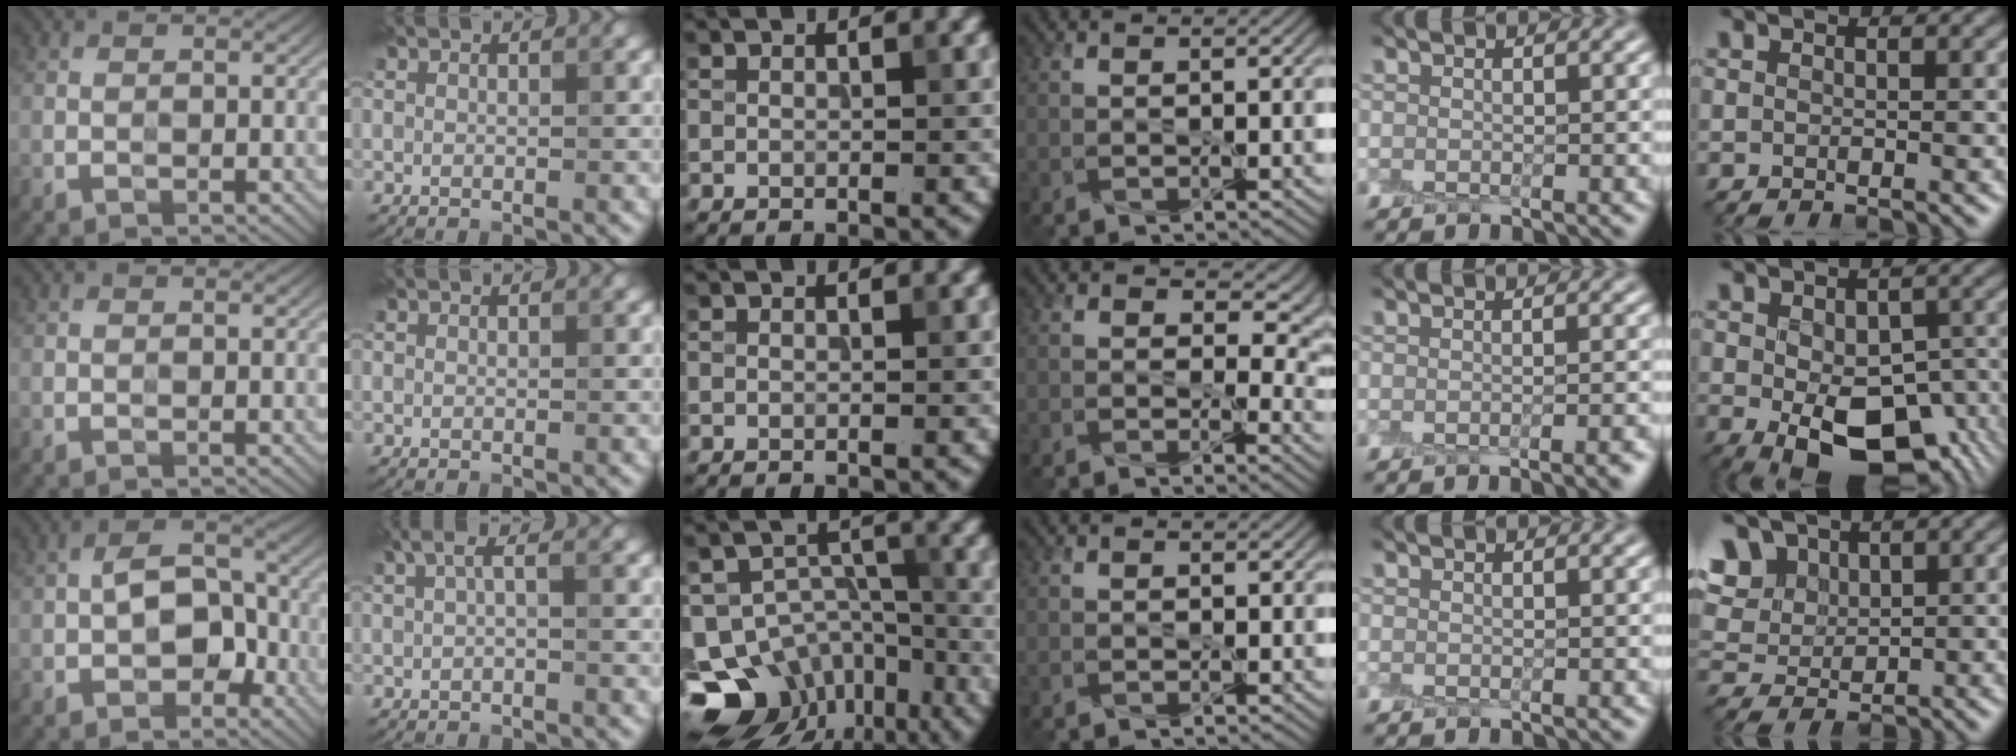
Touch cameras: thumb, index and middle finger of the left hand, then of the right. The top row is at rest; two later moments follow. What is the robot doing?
{"motion": "peel", "object": "cling film"}